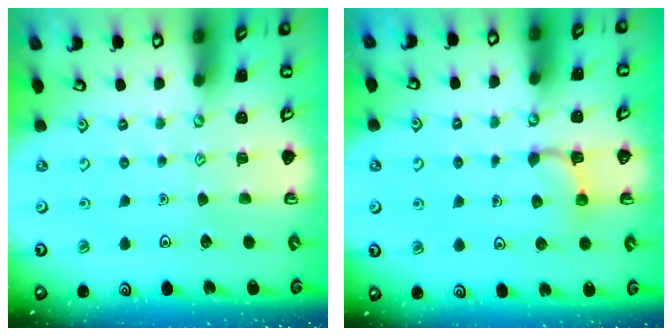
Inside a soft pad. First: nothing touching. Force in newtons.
{"total": 3.0, "press": 2.9, "slide": 0.7}